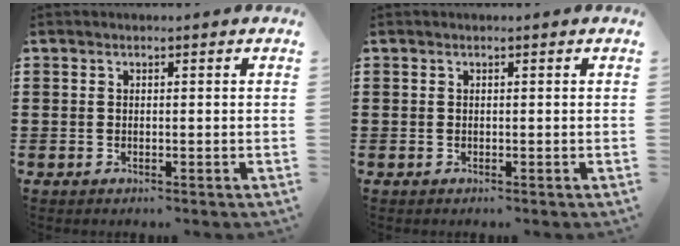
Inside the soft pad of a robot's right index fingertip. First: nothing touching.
{"total": 0.0}